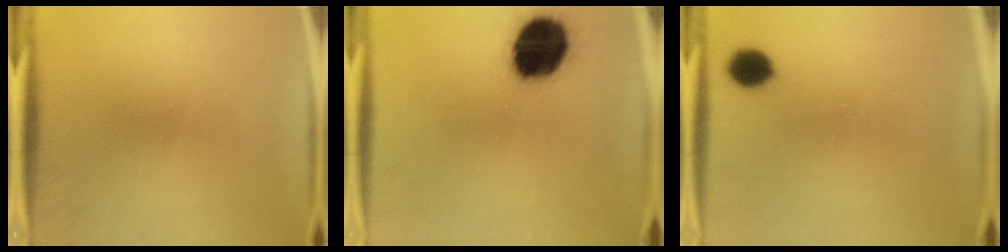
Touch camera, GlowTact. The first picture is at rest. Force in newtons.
{"total": 19.5}
{"total": 6.2}